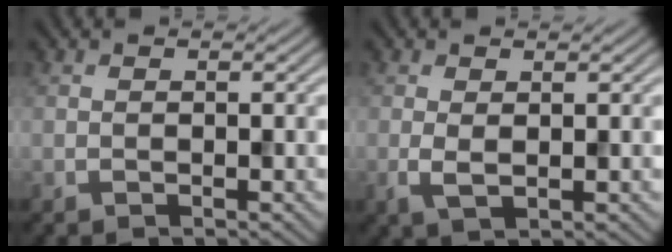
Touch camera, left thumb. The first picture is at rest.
{"total": 1.9, "force": [0.4, 0.8, 1.7], "torque": [-0.043, -0.003, 0.007]}